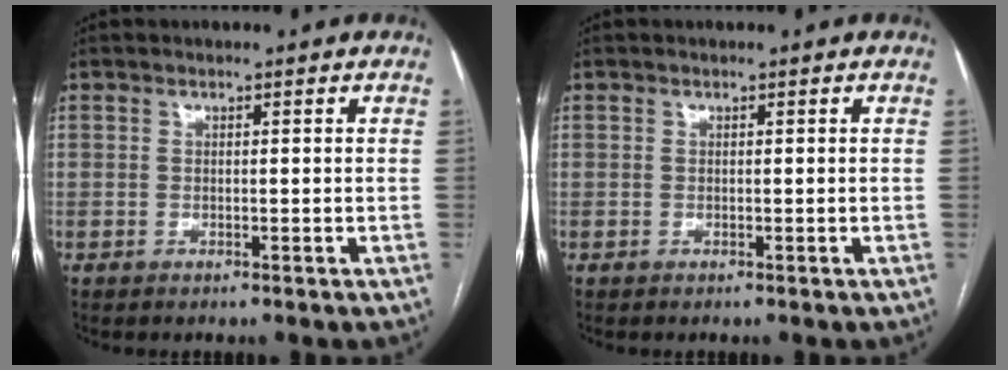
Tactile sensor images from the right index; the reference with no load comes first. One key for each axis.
{"total": 0.0}